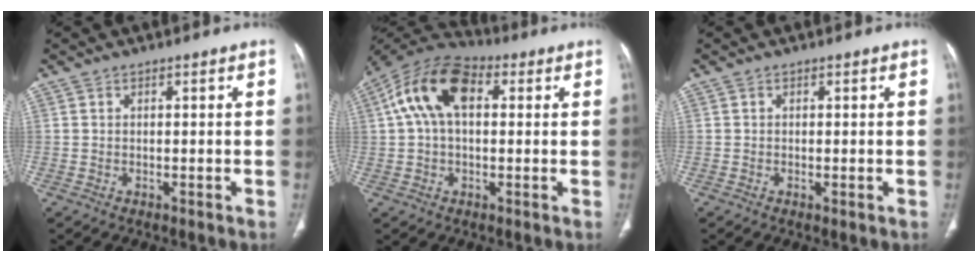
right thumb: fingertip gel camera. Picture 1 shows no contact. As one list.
[{"total": 13.5, "force": [3.1, 8.0, 10.5], "torque": [-0.198, 0.036, 0.048]}, {"total": 0.6, "force": [-0.1, 0.1, 0.6], "torque": [-0.015, -0.004, -0.002]}]